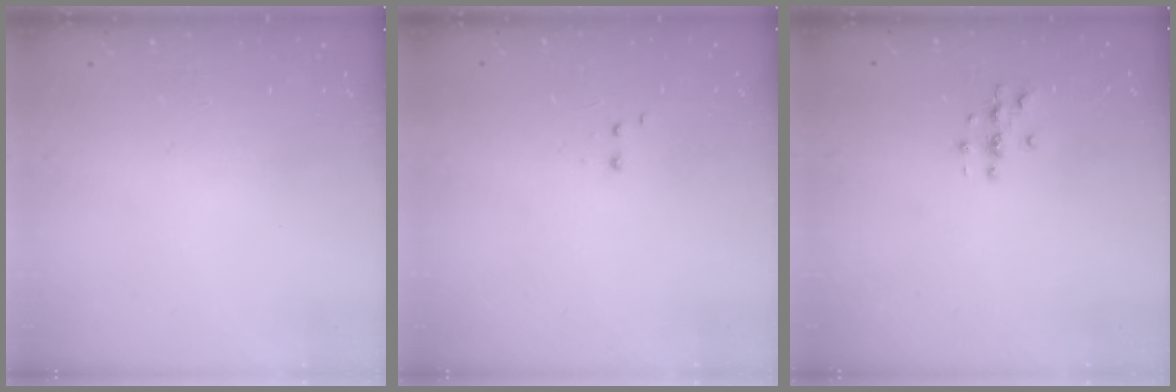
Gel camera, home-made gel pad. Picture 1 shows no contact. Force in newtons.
{"total": 1.9, "press": 1.8, "slide": 0.5}
{"total": 2.9, "press": 2.9, "slide": 0.3}